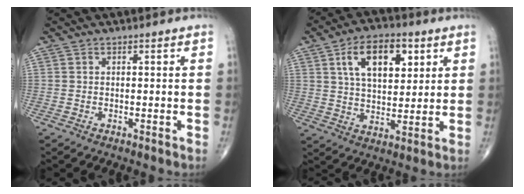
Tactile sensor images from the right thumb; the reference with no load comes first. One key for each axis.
{"total": 12.9, "fx": 4.9, "fy": 7.1, "fz": 9.6, "tx": -0.130, "ty": -0.010, "tz": 0.084}